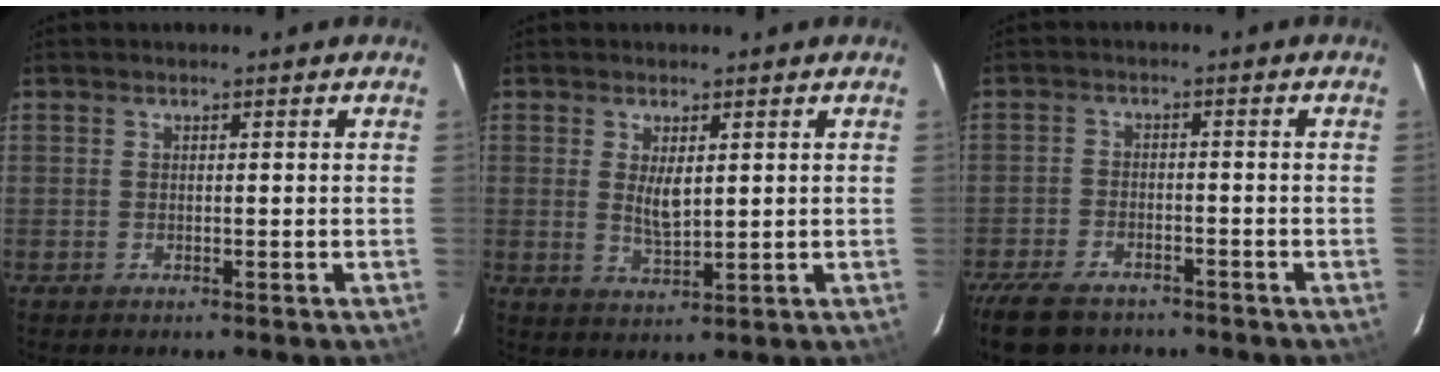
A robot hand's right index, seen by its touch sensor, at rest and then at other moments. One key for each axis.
{"total": 4.4, "fx": 0.9, "fy": 1.7, "fz": 3.9, "tx": -0.067, "ty": -0.008, "tz": 0.019}
{"total": 10.8, "fx": -8.3, "fy": 5.1, "fz": 4.7, "tx": -0.128, "ty": -0.013, "tz": -0.144}